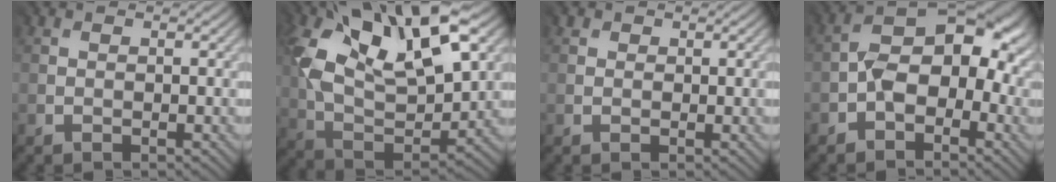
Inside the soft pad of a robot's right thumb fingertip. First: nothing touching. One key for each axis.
{"total": 14.9, "fx": 6.3, "fy": 7.8, "fz": 11.0, "tx": -0.240, "ty": -0.001, "tz": 0.125}
{"total": 1.1, "fx": 0.5, "fy": 0.9, "fz": -0.3, "tx": 0.001, "ty": -0.001, "tz": 0.006}
{"total": 7.9, "fx": -1.7, "fy": 4.9, "fz": 6.0, "tx": -0.093, "ty": 0.006, "tz": -0.042}